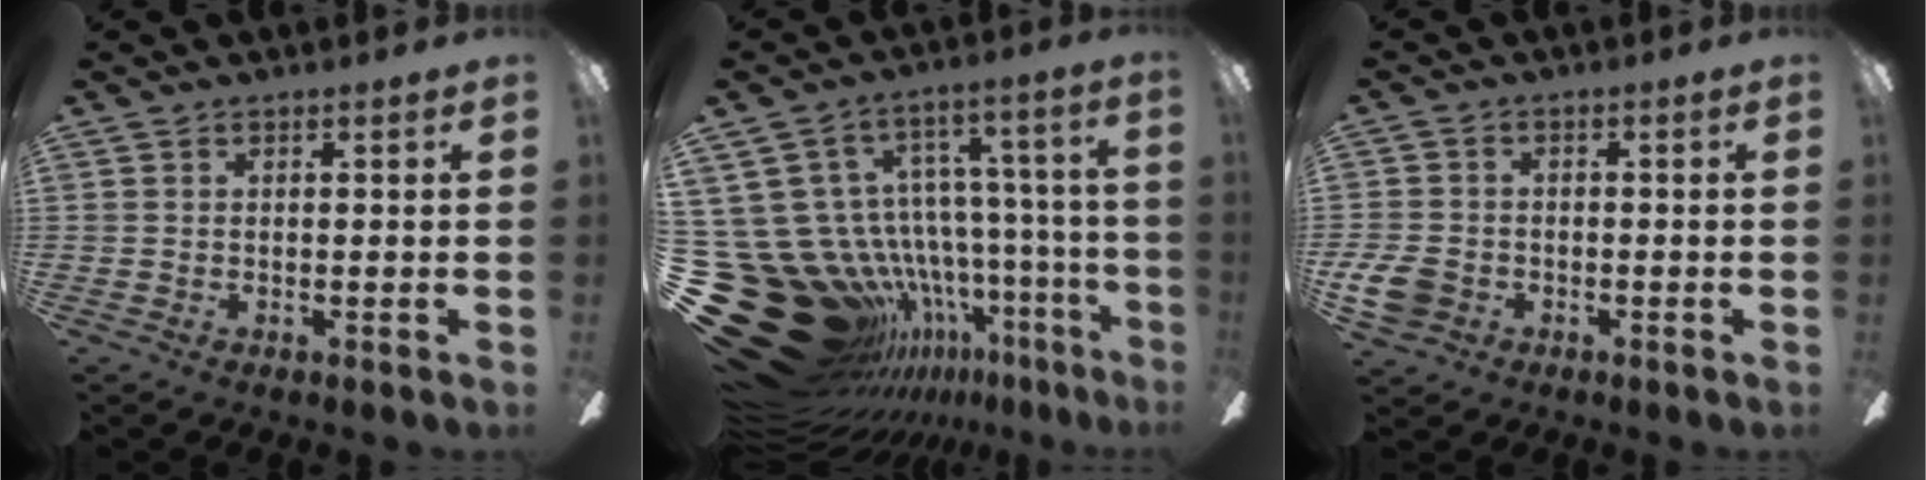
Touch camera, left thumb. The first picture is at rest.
{"total": 24.0, "force": [-11.2, 17.3, 12.2], "torque": [-0.200, 0.010, -0.100]}
{"total": 6.3, "force": [-2.2, 5.0, 3.1], "torque": [-0.075, 0.016, -0.039]}